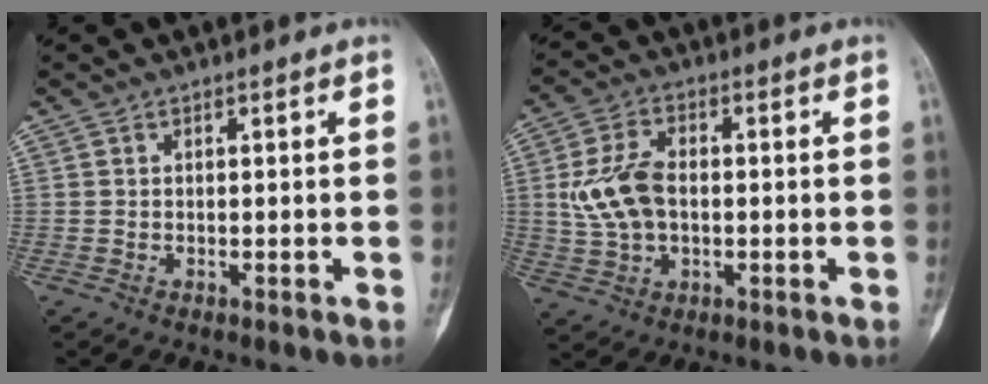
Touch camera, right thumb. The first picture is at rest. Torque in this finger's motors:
{"motor_torque": [0.11, 0.09, 0.13, -0.02, 0.26]}